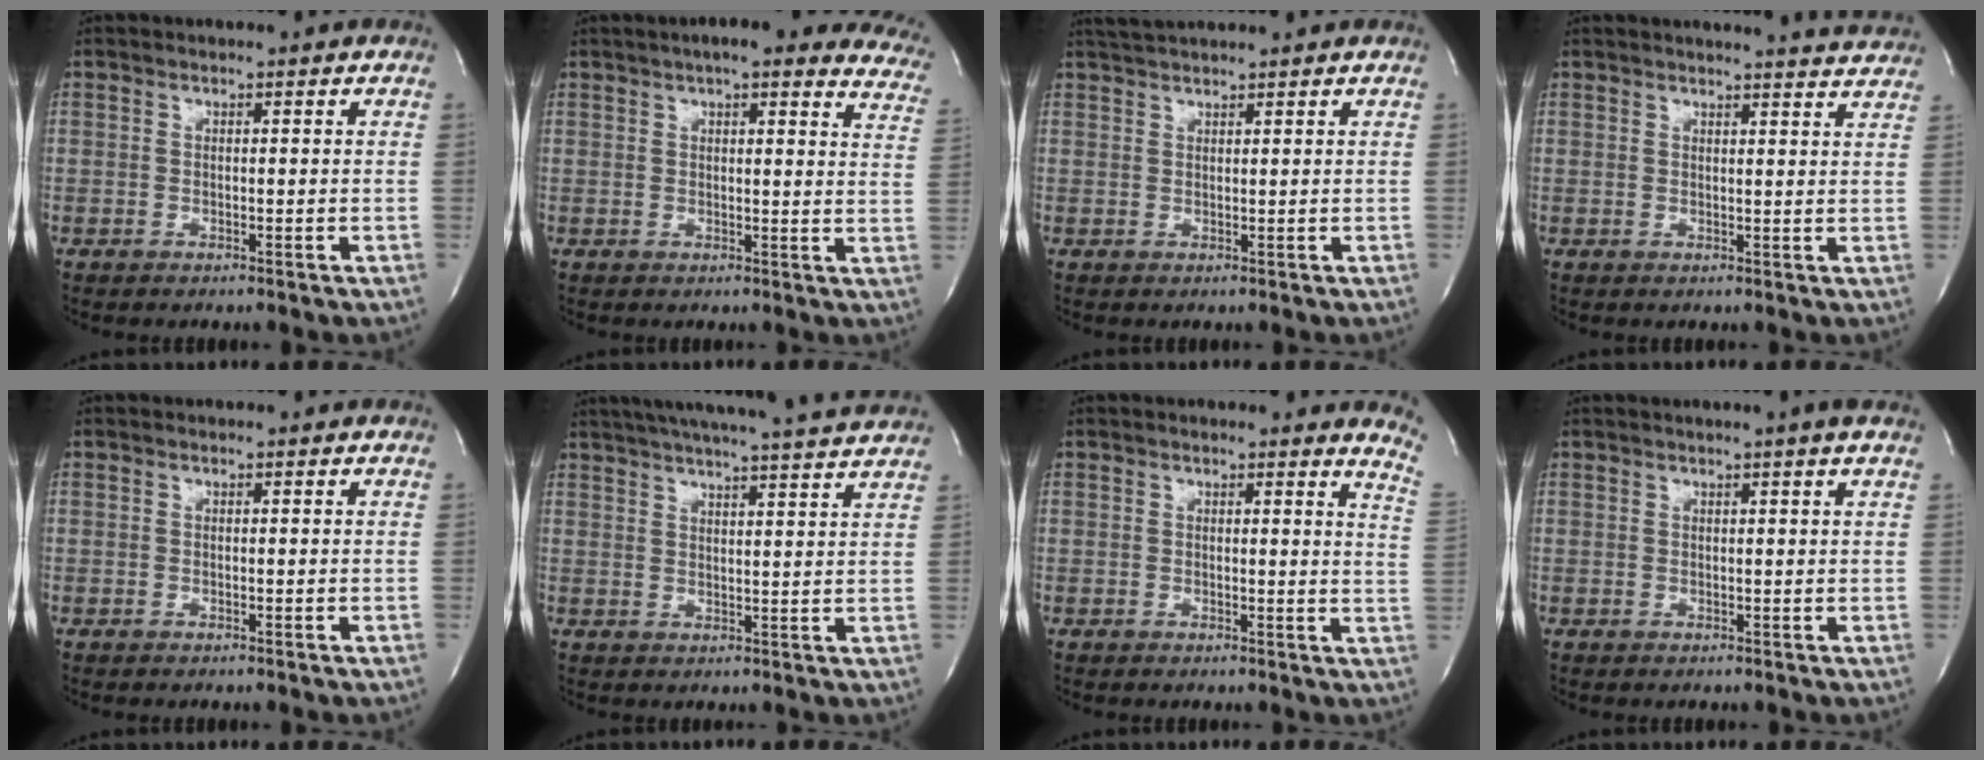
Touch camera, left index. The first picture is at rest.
{"total": 20.9, "force": [17.9, 4.3, 10.0], "torque": [-0.115, -0.014, 0.188]}
{"total": 3.0, "force": [2.8, -0.4, 0.9], "torque": [-0.016, 0.019, 0.055]}
{"total": 11.1, "force": [10.8, 0.0, 2.7], "torque": [-0.030, -0.026, 0.110]}
{"total": 0.0}
{"total": 21.0, "force": [19.1, 0.5, 8.7], "torque": [-0.146, 0.006, 0.252]}
{"total": 7.1, "force": [6.5, 0.4, 2.9], "torque": [-0.024, -0.040, 0.037]}
{"total": 2.4, "force": [1.8, -0.7, 1.4], "torque": [-0.023, 0.001, 0.022]}